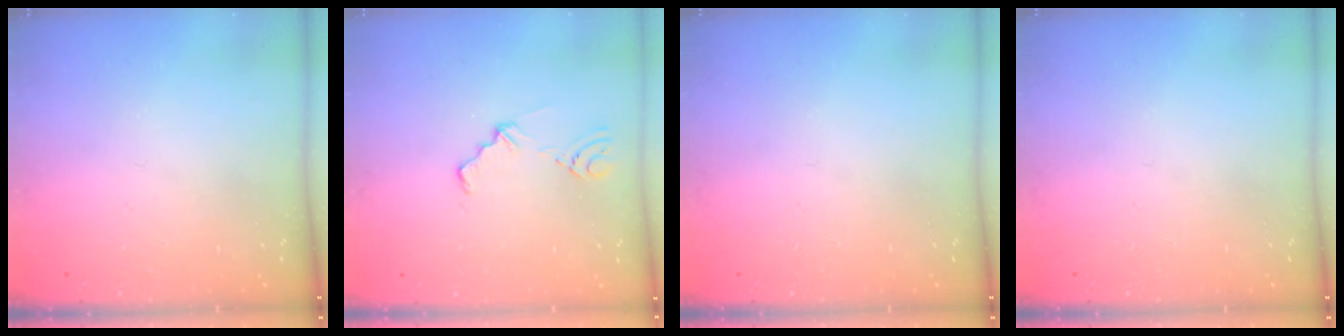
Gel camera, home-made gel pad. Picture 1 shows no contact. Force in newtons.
{"total": 2.9, "press": 2.8, "slide": 0.8}
{"total": 0.0}
{"total": 0.0}